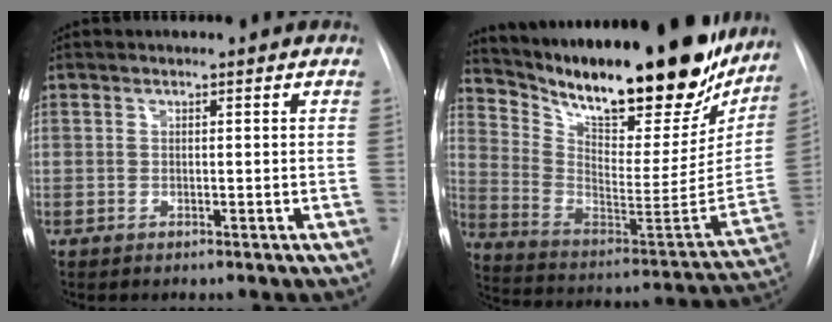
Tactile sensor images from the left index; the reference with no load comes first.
{"total": 32.2, "force": [25.2, 8.9, 18.0], "torque": [-0.307, -0.041, 0.366]}